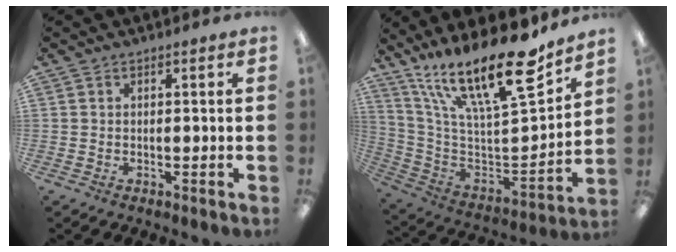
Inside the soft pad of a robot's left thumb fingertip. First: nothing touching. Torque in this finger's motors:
{"motor_torque": [0.45, 0.36, 1.17, -1.60, 0.51]}